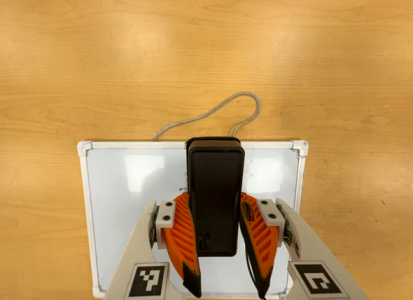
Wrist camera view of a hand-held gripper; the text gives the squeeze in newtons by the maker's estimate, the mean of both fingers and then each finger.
{"total": 10.1, "left": 8.3, "right": 11.8}